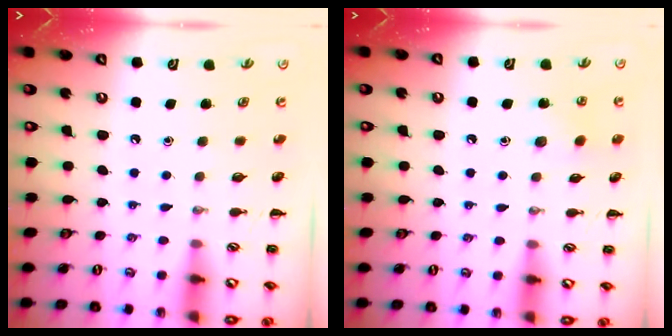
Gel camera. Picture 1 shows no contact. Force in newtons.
{"total": 6.6, "press": 6.4, "slide": 1.8}